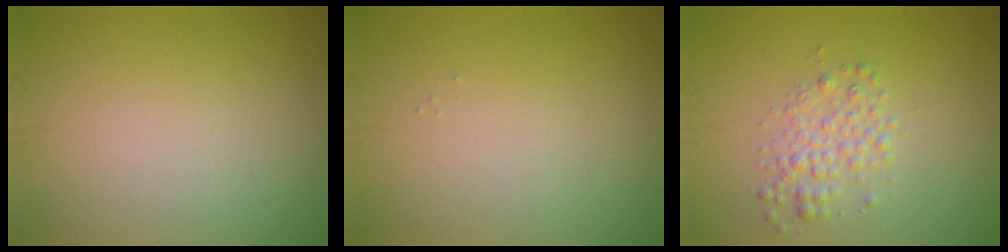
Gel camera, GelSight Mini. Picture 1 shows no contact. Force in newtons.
{"total": 0.0}
{"total": 2.5, "press": 2.5, "slide": 0.1}